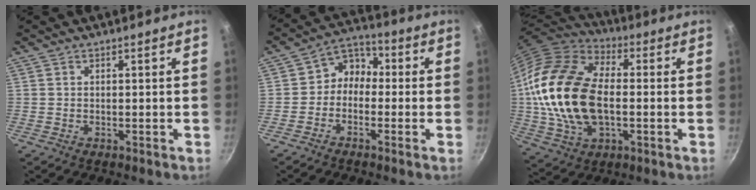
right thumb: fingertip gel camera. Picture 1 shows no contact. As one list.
[{"total": 6.1, "force": [-1.1, 5.0, 3.2], "torque": [-0.022, 0.033, -0.041]}, {"total": 22.5, "force": [-0.4, 14.0, 17.7], "torque": [-0.331, 0.021, -0.011]}]